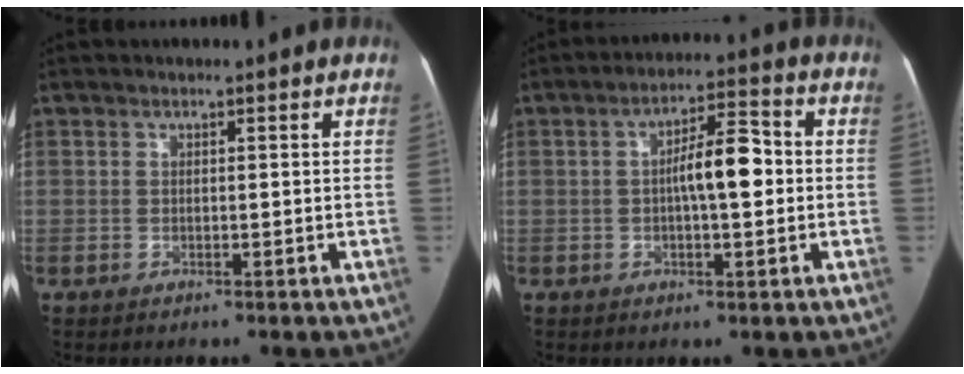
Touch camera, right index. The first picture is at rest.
{"total": 7.5, "force": [-0.1, 2.0, 7.2], "torque": [-0.123, 0.023, -0.002]}